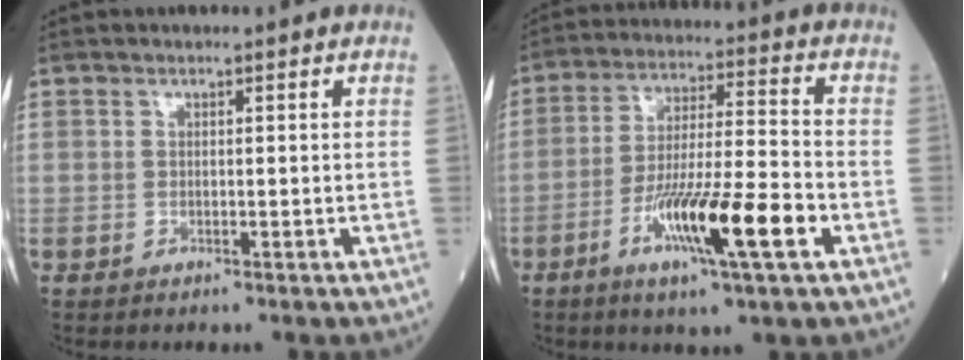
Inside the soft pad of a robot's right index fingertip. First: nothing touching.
{"total": 13.6, "force": [-5.6, 0.8, 12.4], "torque": [-0.224, -0.012, -0.099]}